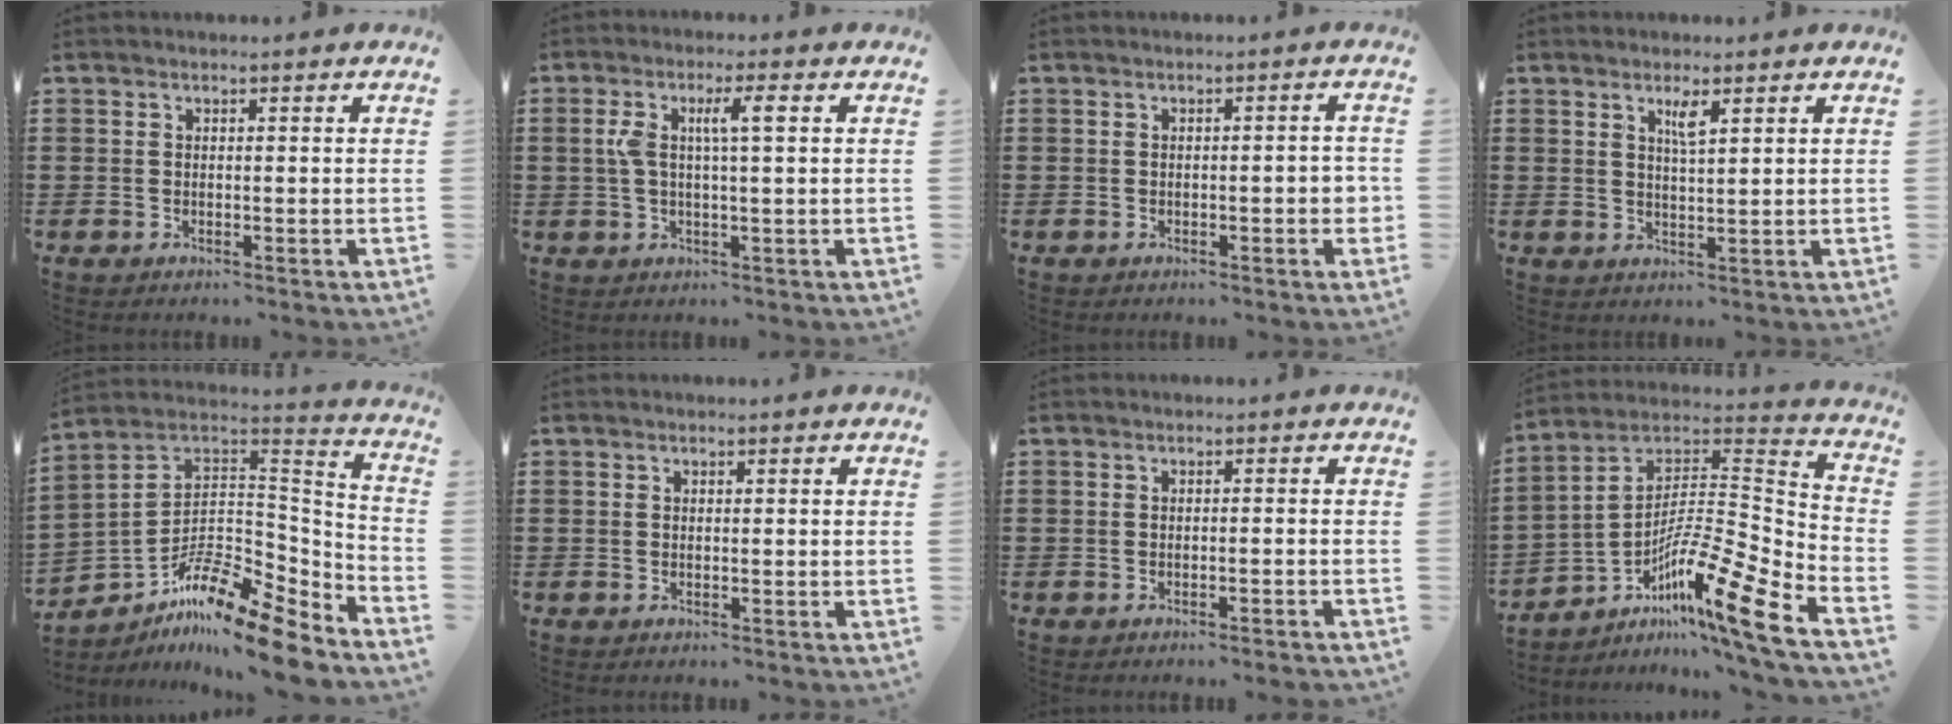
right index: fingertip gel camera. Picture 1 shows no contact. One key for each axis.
{"total": 5.3, "fx": 1.0, "fy": 0.9, "fz": 5.1, "tx": -0.106, "ty": 0.002, "tz": 0.010}
{"total": 2.0, "fx": -0.5, "fy": 0.5, "fz": 1.8, "tx": -0.029, "ty": 0.002, "tz": -0.009}
{"total": 2.6, "fx": 1.5, "fy": 0.4, "fz": 2.0, "tx": -0.035, "ty": -0.002, "tz": 0.023}
{"total": 12.6, "fx": -9.8, "fy": 3.2, "fz": 7.3, "tx": -0.133, "ty": 0.022, "tz": -0.188}
{"total": 0.0}
{"total": 0.8, "fx": -0.7, "fy": -0.2, "fz": 0.4, "tx": -0.007, "ty": -0.001, "tz": -0.013}
{"total": 12.6, "fx": -8.2, "fy": 0.6, "fz": 9.5, "tx": -0.167, "ty": -0.013, "tz": -0.163}